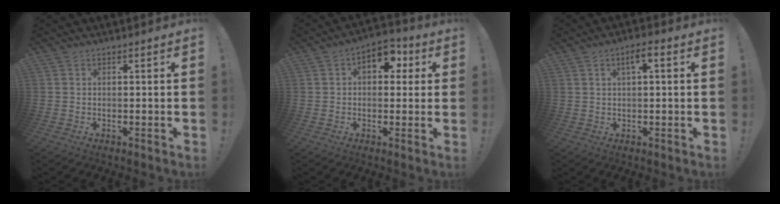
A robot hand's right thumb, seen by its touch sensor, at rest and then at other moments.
{"total": 7.7, "force": [2.7, 5.2, 5.1], "torque": [-0.065, -0.004, 0.047]}
{"total": 3.8, "force": [1.3, 1.1, 3.4], "torque": [-0.053, 0.001, 0.018]}